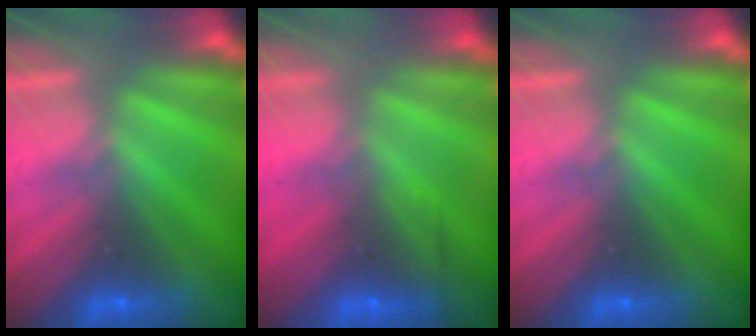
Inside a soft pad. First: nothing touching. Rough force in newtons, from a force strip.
{"total": 2.4}
{"total": 0.0}